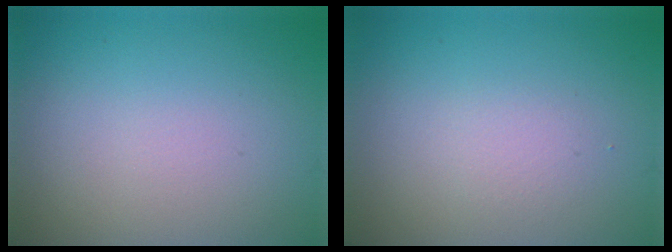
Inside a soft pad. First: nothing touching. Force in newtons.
{"total": 1.3, "press": 1.3, "slide": 0.0}